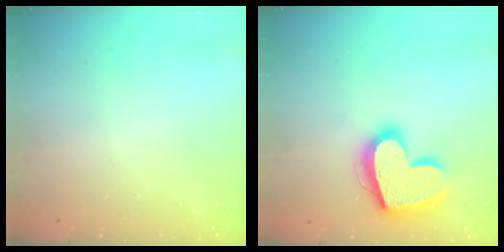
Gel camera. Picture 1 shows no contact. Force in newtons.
{"total": 19.5, "press": 19.4, "slide": 1.6}